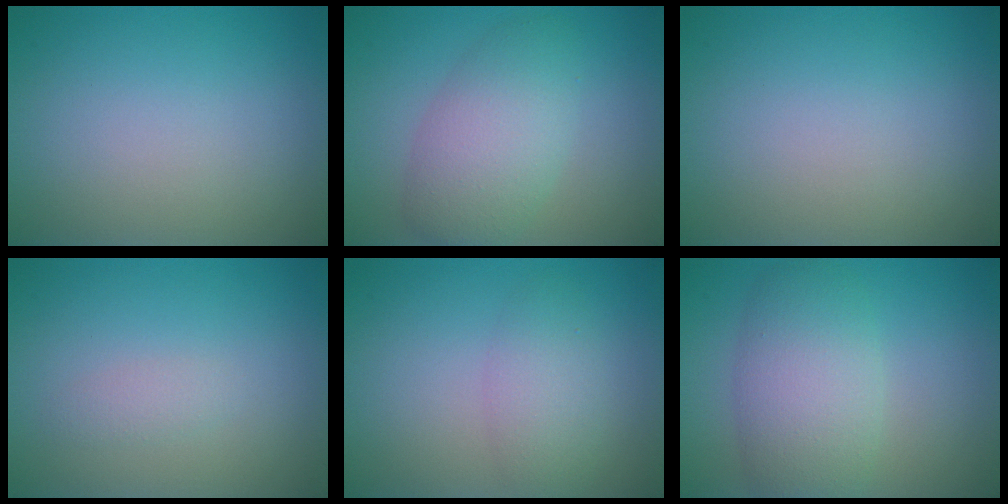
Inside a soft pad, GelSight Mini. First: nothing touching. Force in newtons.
{"total": 5.2, "press": 5.2, "slide": 0.0}
{"total": 0.0}
{"total": 0.9, "press": 0.9, "slide": 0.0}
{"total": 2.7, "press": 2.7, "slide": 0.1}
{"total": 5.9, "press": 5.9, "slide": 0.3}